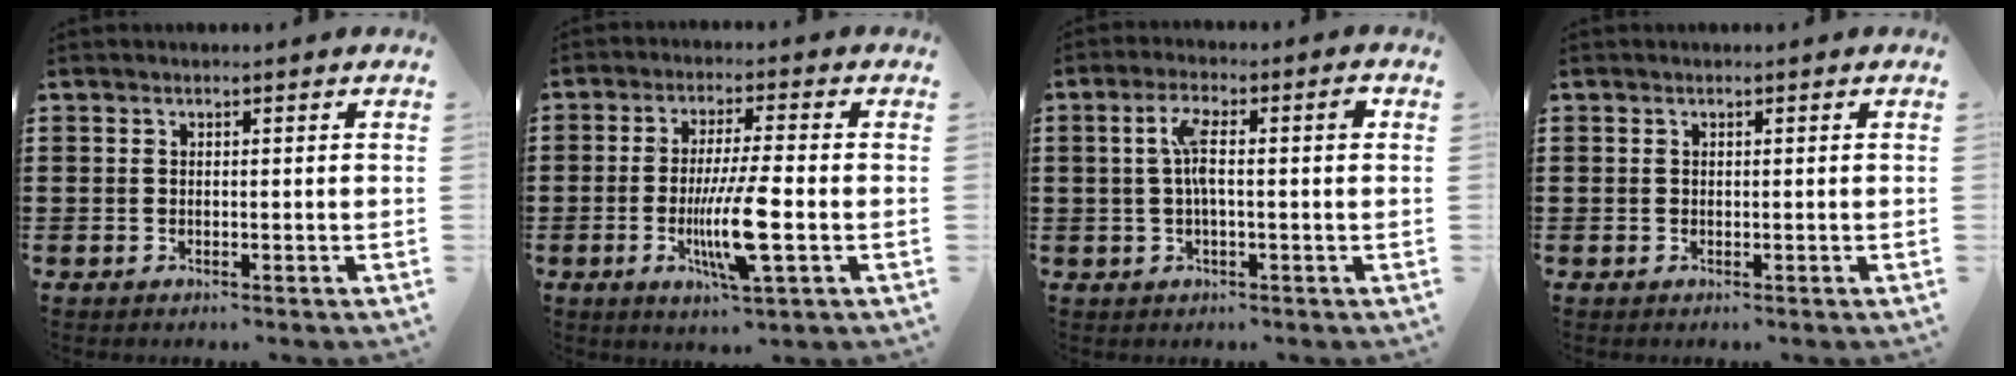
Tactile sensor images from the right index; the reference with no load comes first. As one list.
[{"total": 9.7, "force": [-2.3, 1.3, 9.4], "torque": [-0.180, -0.015, -0.043]}, {"total": 5.7, "force": [0.3, 1.1, 5.6], "torque": [-0.112, 0.006, -0.003]}, {"total": 0.0}]